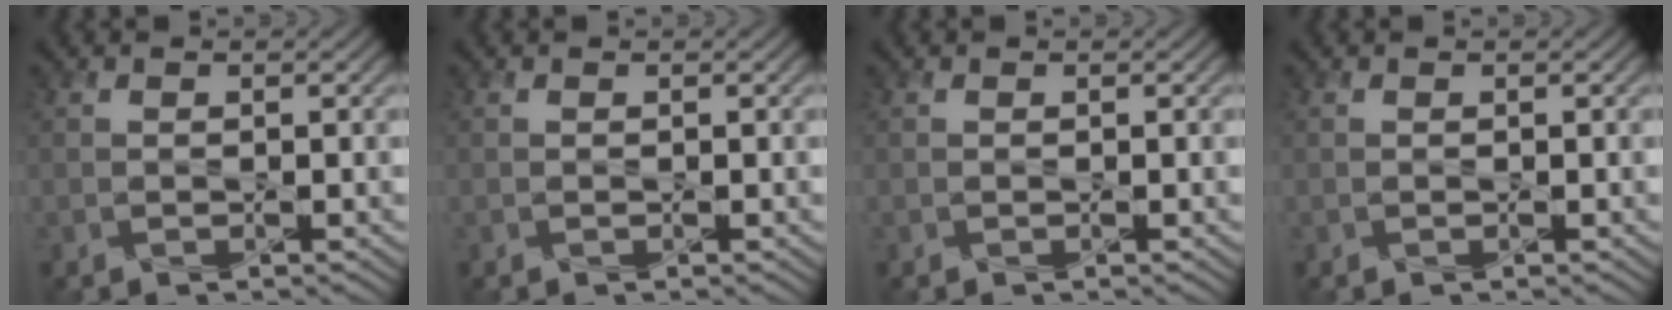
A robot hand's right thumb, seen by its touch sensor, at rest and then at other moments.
{"total": 0.0}
{"total": 0.0}
{"total": 0.0}